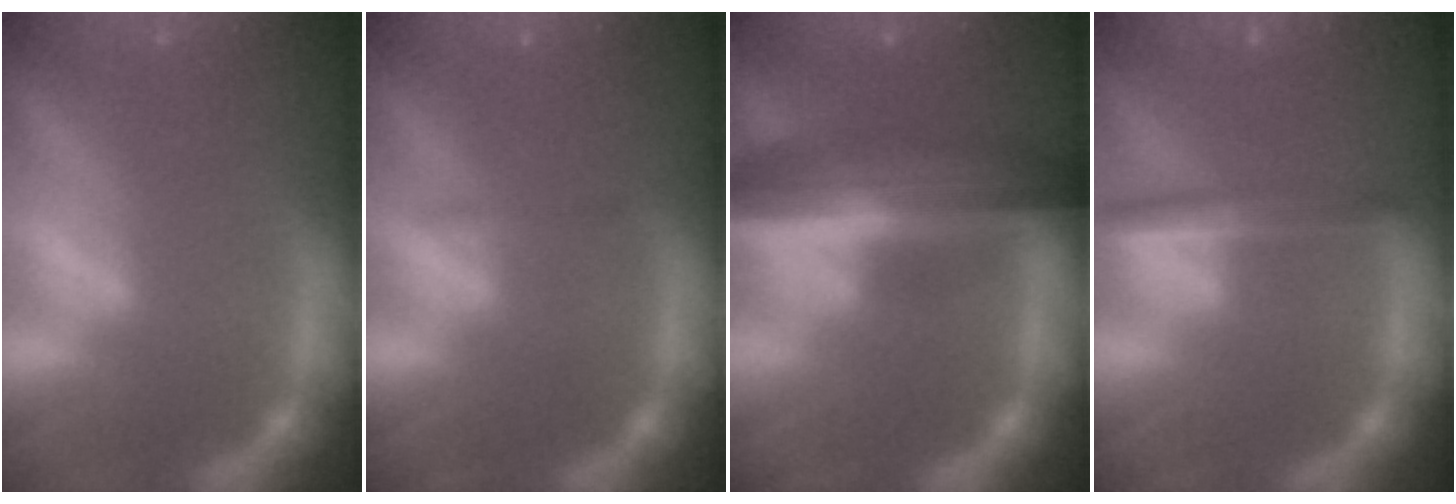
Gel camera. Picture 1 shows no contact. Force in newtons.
{"total": 0.9}
{"total": 9.5}
{"total": 3.0}